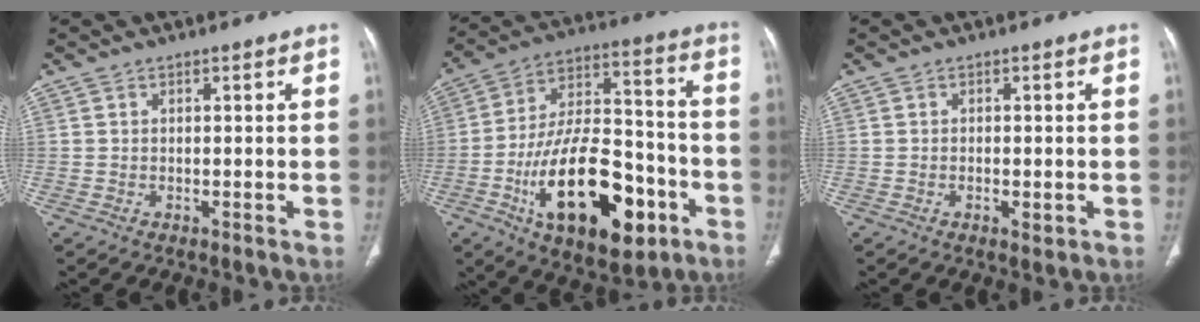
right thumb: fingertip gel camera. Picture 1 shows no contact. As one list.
[{"total": 25.4, "force": [-9.9, 12.3, 19.9], "torque": [-0.322, 0.047, -0.150]}, {"total": 1.8, "force": [-0.6, 0.8, 1.5], "torque": [-0.026, -0.001, -0.007]}]